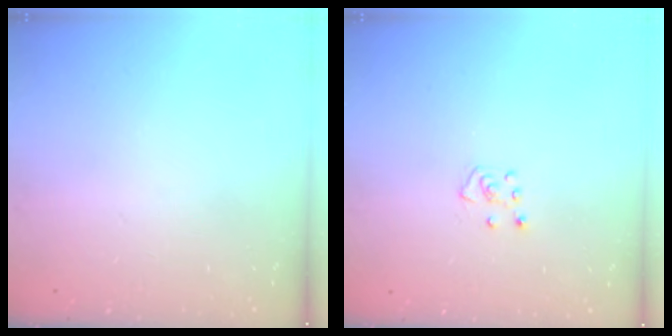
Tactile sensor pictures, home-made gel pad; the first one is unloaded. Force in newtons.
{"total": 3.7, "press": 3.6, "slide": 0.4}